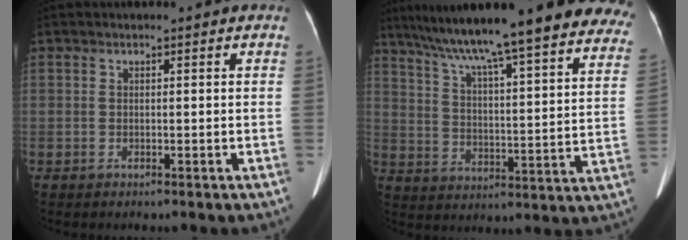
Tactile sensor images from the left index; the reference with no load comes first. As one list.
[{"total": 32.4, "force": [27.2, 3.1, 17.3], "torque": [-0.228, -0.037, 0.353]}]